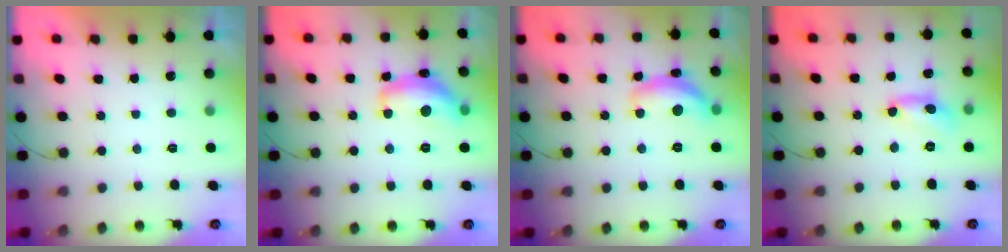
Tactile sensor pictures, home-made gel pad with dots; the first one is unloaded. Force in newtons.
{"total": 14.1, "press": 14.0, "slide": 0.8}
{"total": 12.3, "press": 12.3, "slide": 0.9}
{"total": 7.2, "press": 7.1, "slide": 0.5}